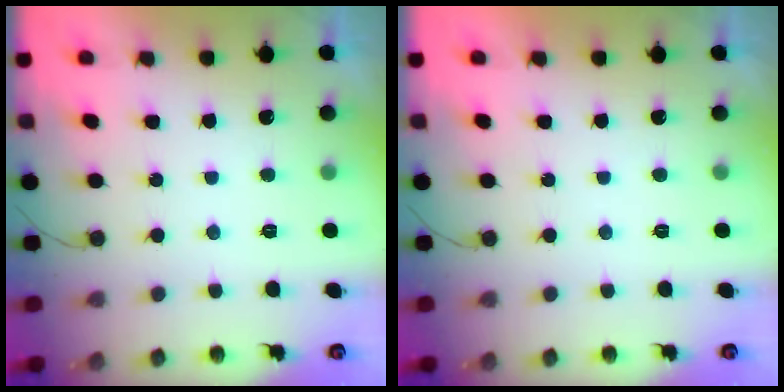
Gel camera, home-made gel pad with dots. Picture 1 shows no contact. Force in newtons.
{"total": 1.8, "press": 1.8, "slide": 0.1}